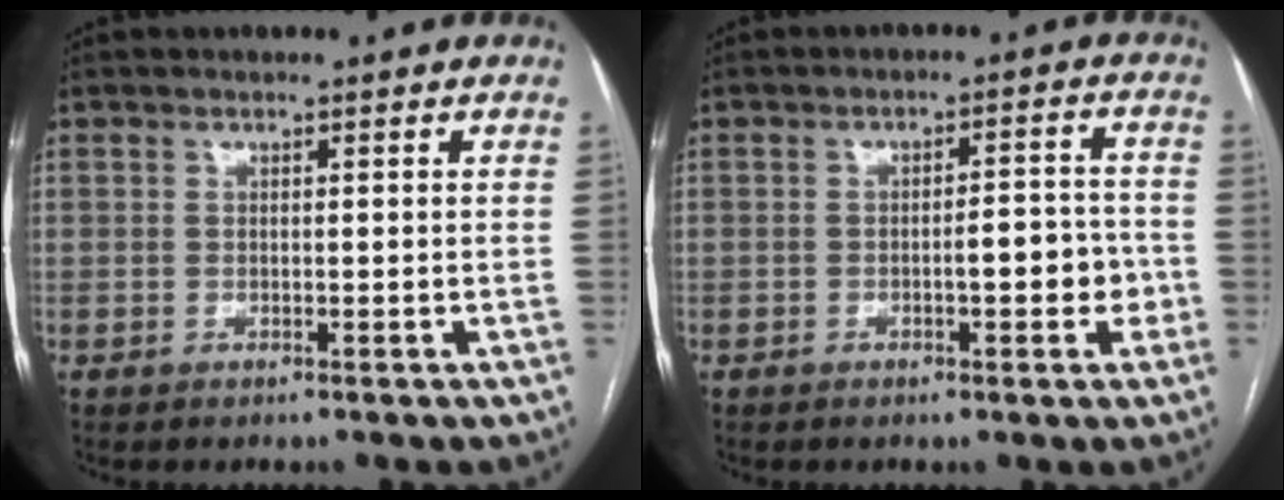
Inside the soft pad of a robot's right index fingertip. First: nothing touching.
{"total": 5.3, "force": [-1.6, 1.6, 4.8], "torque": [-0.063, 0.020, -0.016]}